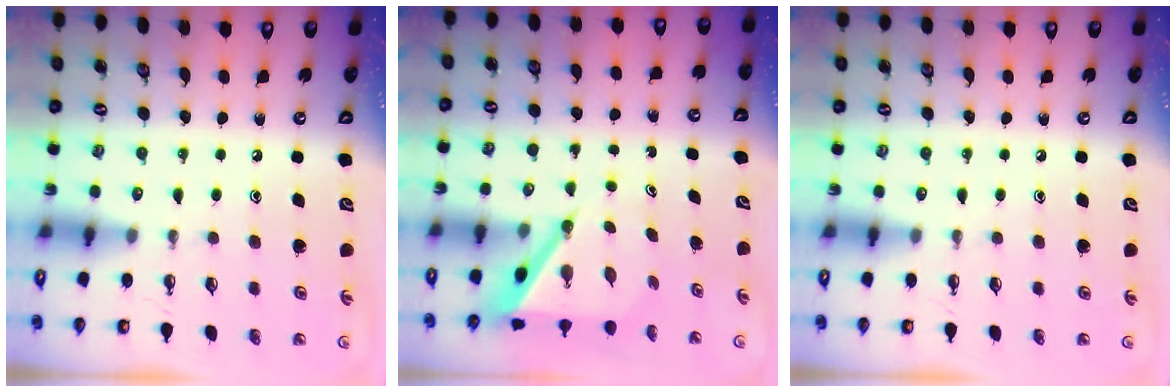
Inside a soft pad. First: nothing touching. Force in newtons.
{"total": 5.9, "press": 5.8, "slide": 0.5}
{"total": 0.0}